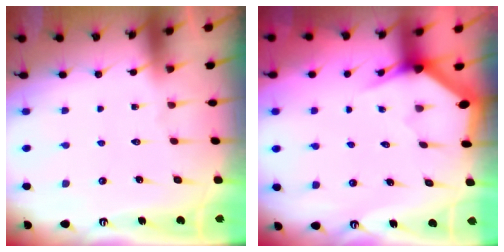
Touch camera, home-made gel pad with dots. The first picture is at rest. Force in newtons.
{"total": 3.1, "press": 3.1, "slide": 0.1}